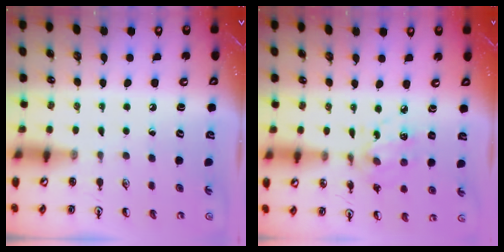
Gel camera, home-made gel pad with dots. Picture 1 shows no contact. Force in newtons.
{"total": 6.9, "press": 6.8, "slide": 0.6}